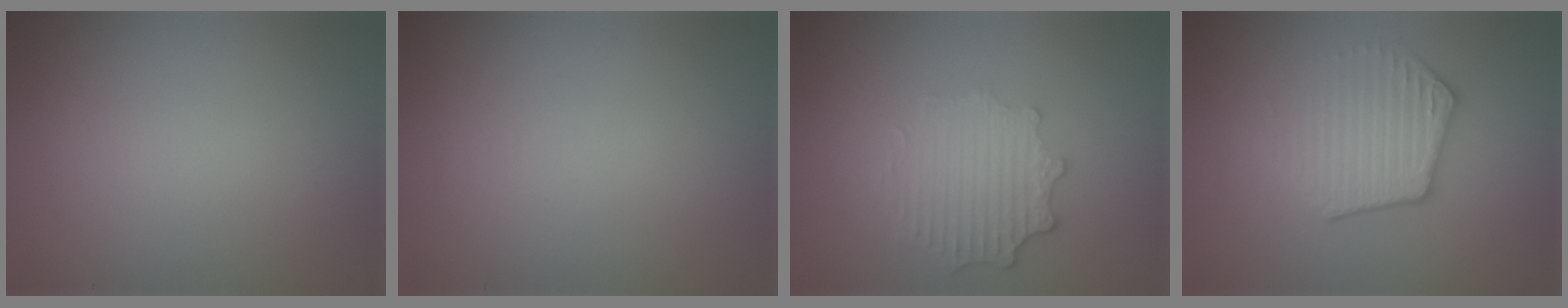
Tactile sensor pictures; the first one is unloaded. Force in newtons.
{"total": 0.0}
{"total": 3.6, "press": 2.8, "slide": 2.2}
{"total": 3.6, "press": 3.2, "slide": 1.6}